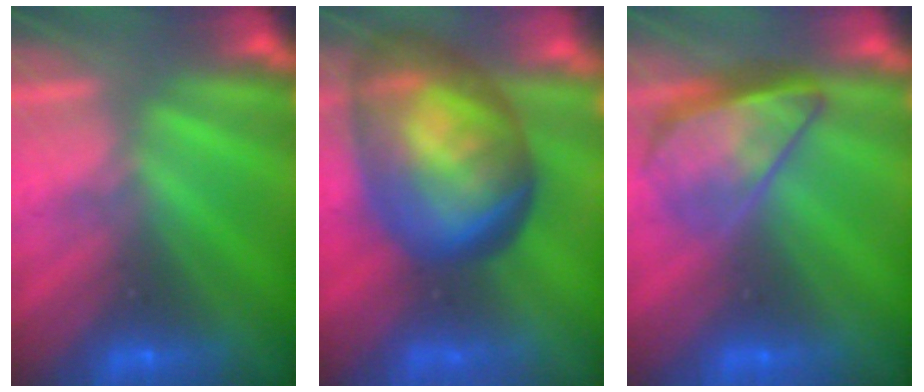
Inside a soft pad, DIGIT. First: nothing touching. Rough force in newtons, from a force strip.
{"total": 7.4}
{"total": 3.9}